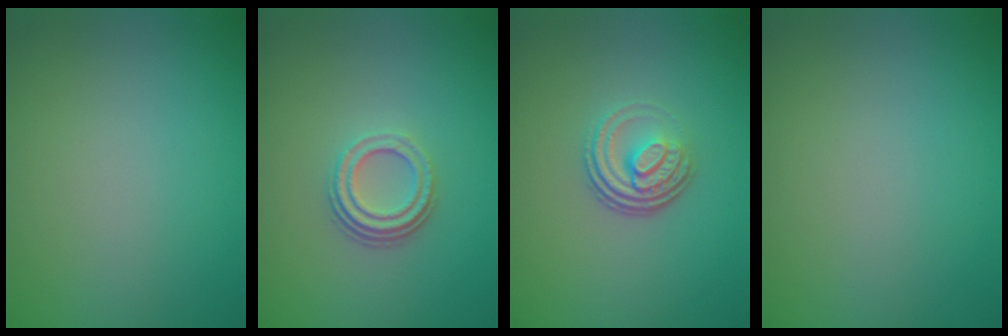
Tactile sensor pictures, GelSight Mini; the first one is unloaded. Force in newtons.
{"total": 3.2, "press": 2.3, "slide": 2.2}
{"total": 3.6, "press": 2.4, "slide": 2.7}
{"total": 0.0}